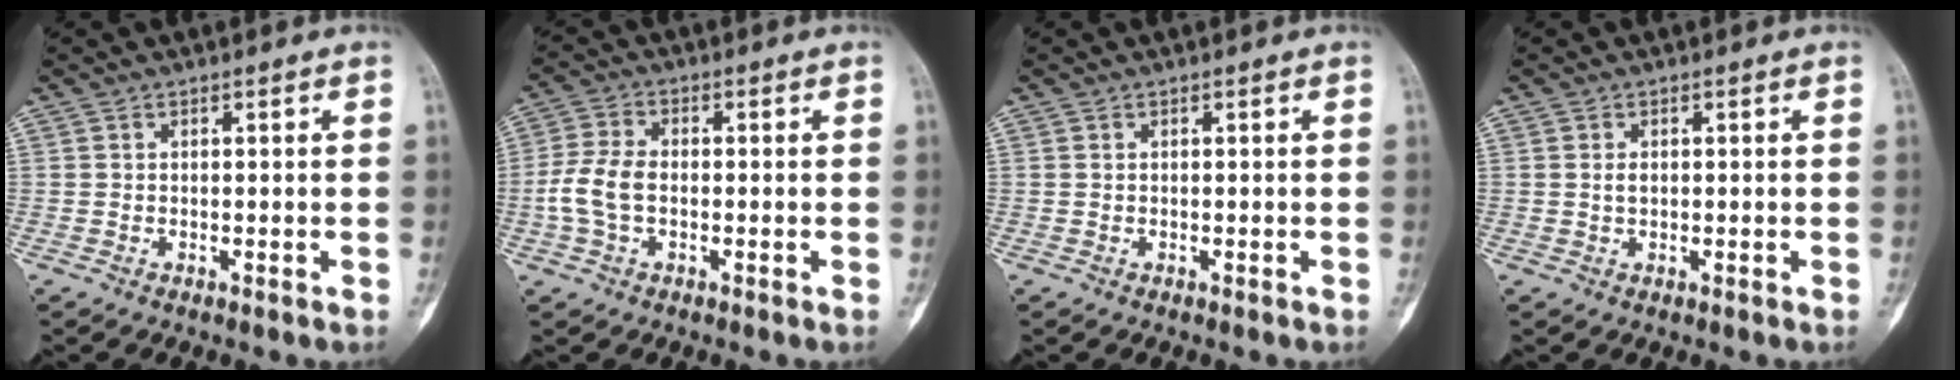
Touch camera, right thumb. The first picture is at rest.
{"total": 6.9, "force": [-1.1, 4.3, 5.3], "torque": [-0.124, 0.016, -0.026]}
{"total": 0.0}
{"total": 1.2, "force": [0.1, 0.8, 0.9], "torque": [-0.012, 0.001, 0.002]}